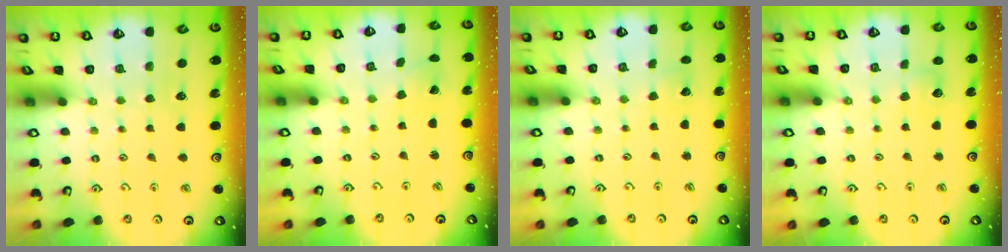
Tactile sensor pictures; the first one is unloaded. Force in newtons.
{"total": 0.6, "press": 0.6, "slide": 0.0}
{"total": 2.8, "press": 2.8, "slide": 0.3}
{"total": 4.7, "press": 4.7, "slide": 0.6}